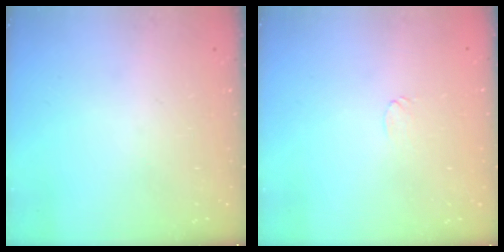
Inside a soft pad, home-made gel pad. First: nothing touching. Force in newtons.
{"total": 4.1, "press": 4.1, "slide": 0.4}